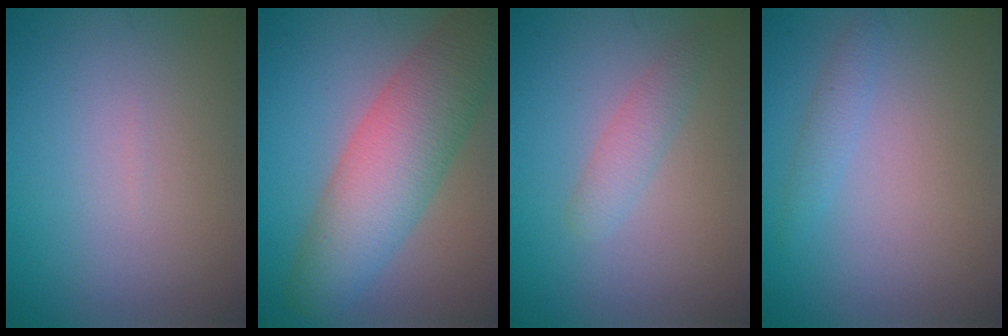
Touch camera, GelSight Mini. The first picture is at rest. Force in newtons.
{"total": 8.3, "press": 8.3, "slide": 0.2}
{"total": 1.9, "press": 1.9, "slide": 0.0}
{"total": 1.3, "press": 1.3, "slide": 0.1}